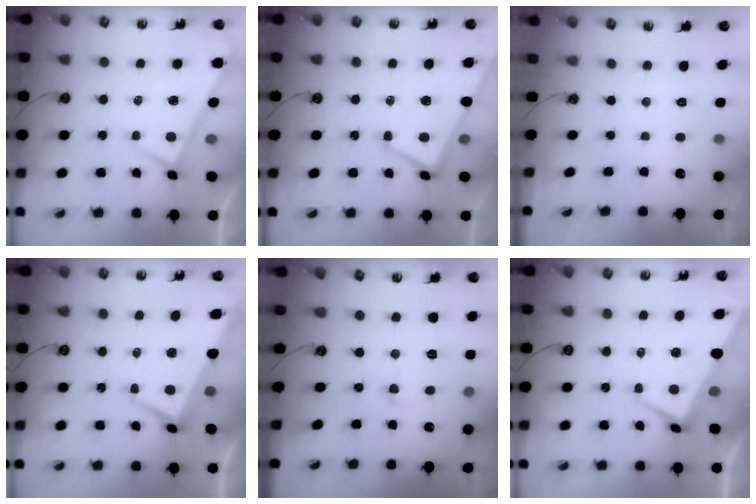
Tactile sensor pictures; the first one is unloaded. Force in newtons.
{"total": 2.6, "press": 2.5, "slide": 0.8}
{"total": 0.0}
{"total": 1.7, "press": 1.1, "slide": 1.3}
{"total": 1.0, "press": 0.7, "slide": 0.7}
{"total": 1.0, "press": 0.2, "slide": 1.0}